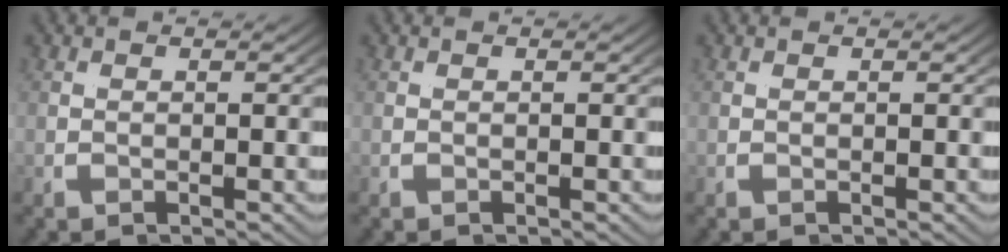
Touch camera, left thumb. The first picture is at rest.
{"total": 0.0}
{"total": 0.0}